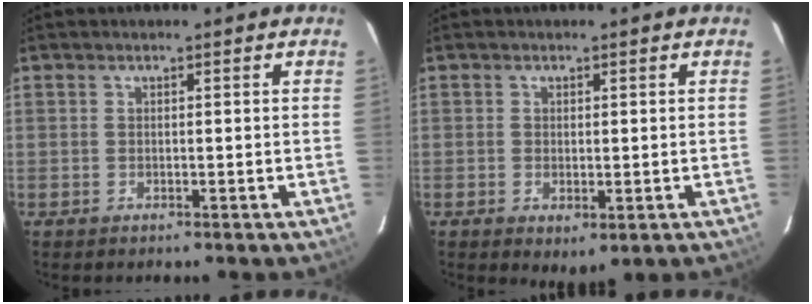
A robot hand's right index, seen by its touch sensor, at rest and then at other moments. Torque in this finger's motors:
{"motor_torque": [1.12, -0.77, 0.33, 0.06]}